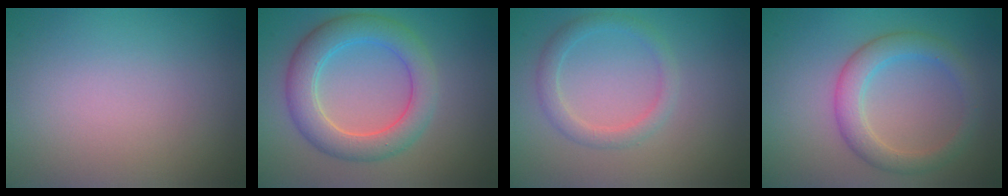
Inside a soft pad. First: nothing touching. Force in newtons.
{"total": 5.5, "press": 5.5, "slide": 0.1}
{"total": 2.2, "press": 2.2, "slide": 0.2}
{"total": 3.7, "press": 3.7, "slide": 0.2}